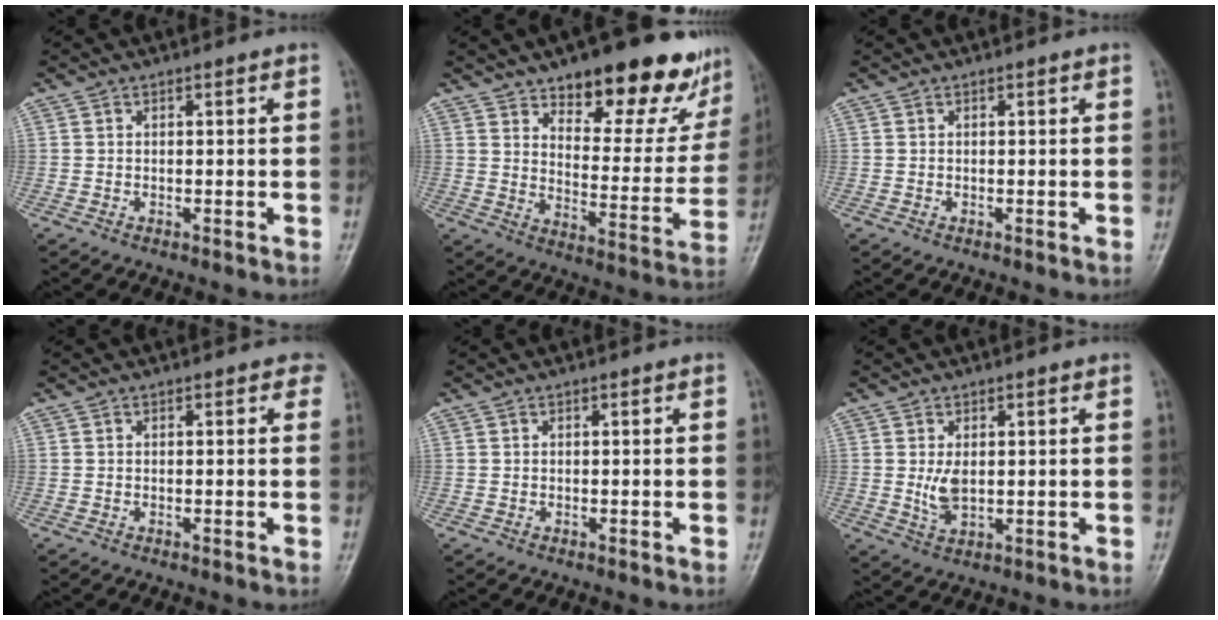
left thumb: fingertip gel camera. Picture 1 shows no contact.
{"total": 21.6, "force": [15.2, 8.7, 12.5], "torque": [-0.111, -0.087, 0.207]}
{"total": 0.0}
{"total": 1.2, "force": [0.6, 0.9, 0.6], "torque": [0.012, 0.002, -0.002]}
{"total": 0.0}
{"total": 4.0, "force": [0.5, 2.3, 3.2], "torque": [-0.056, -0.012, 0.015]}